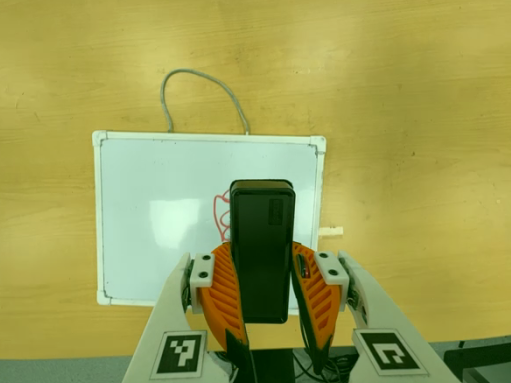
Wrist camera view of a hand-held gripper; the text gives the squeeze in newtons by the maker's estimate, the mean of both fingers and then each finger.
{"total": 9.6, "left": 7.2, "right": 12.1}